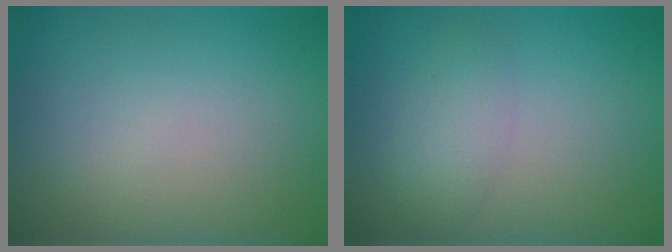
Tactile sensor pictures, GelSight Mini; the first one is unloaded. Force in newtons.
{"total": 2.2, "press": 2.2, "slide": 0.1}